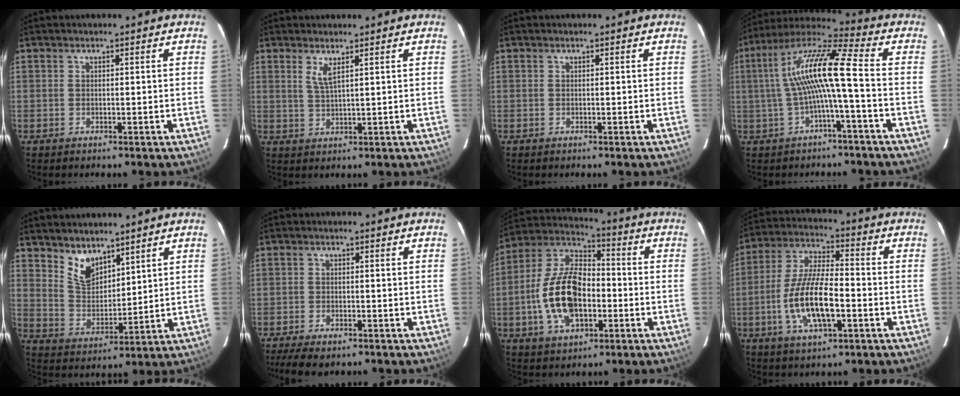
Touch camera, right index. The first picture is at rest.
{"total": 2.8, "force": [1.6, 0.2, 2.4], "torque": [-0.047, -0.004, 0.029]}
{"total": 0.0}
{"total": 12.6, "force": [-1.1, 0.6, 12.5], "torque": [-0.247, 0.020, -0.019]}
{"total": 7.2, "force": [5.4, 3.6, 3.1], "torque": [-0.048, -0.001, 0.112]}
{"total": 6.8, "force": [-5.3, 2.1, 3.7], "torque": [-0.096, -0.023, -0.091]}
{"total": 16.6, "force": [-3.7, 9.2, 13.3], "torque": [-0.270, 0.013, -0.063]}
{"total": 13.8, "force": [-4.0, 4.6, 12.3], "torque": [-0.255, -0.005, -0.072]}